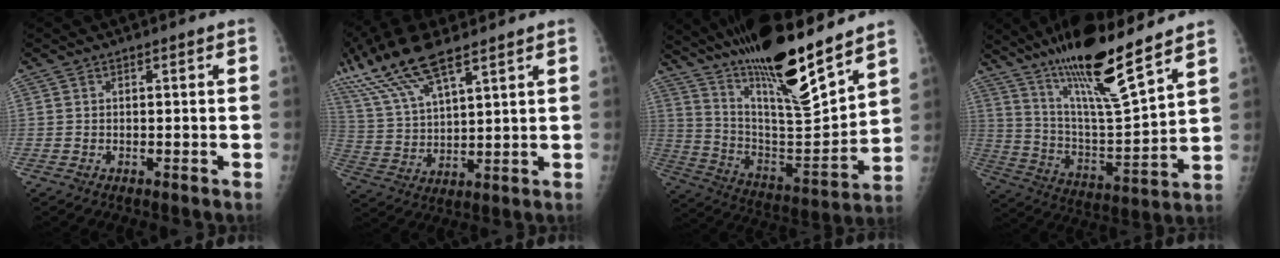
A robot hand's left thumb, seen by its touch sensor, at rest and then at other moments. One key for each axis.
{"total": 15.2, "fx": 10.3, "fy": 4.7, "fz": 10.1, "tx": -0.208, "ty": -0.017, "tz": 0.208}
{"total": 23.9, "fx": 18.2, "fy": 3.7, "fz": 15.0, "tx": -0.231, "ty": -0.092, "tz": 0.319}
{"total": 19.3, "fx": 14.1, "fy": 2.4, "fz": 13.0, "tx": -0.206, "ty": -0.076, "tz": 0.255}